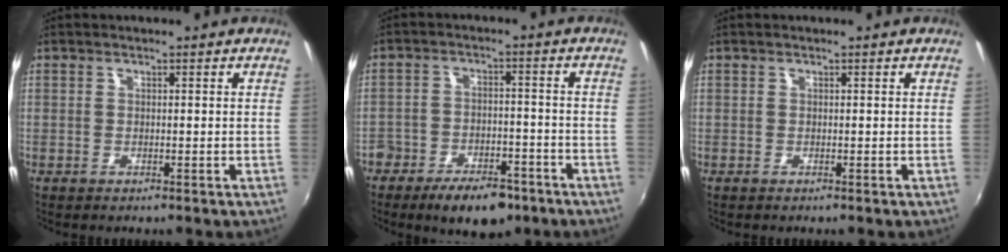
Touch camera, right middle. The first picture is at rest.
{"total": 12.6, "force": [-8.9, 6.4, 6.3], "torque": [-0.145, 0.000, -0.135]}
{"total": 0.0}